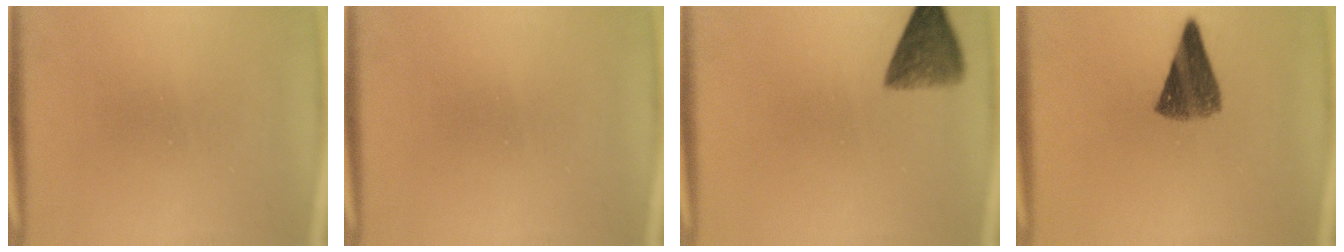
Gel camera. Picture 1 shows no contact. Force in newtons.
{"total": 0.0}
{"total": 6.1}
{"total": 7.6}